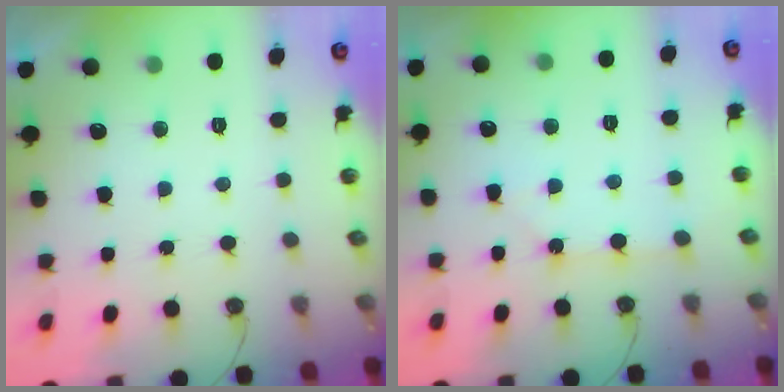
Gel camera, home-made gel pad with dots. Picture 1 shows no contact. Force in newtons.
{"total": 1.8, "press": 1.8, "slide": 0.3}